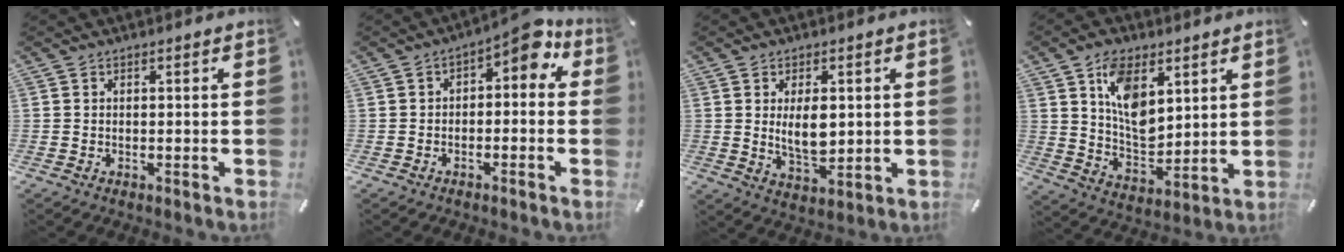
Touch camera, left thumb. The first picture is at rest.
{"total": 5.8, "force": [2.1, 3.2, 4.4], "torque": [-0.060, -0.015, 0.028]}
{"total": 7.8, "force": [1.2, 4.3, 6.3], "torque": [-0.106, -0.010, 0.013]}
{"total": 12.3, "force": [5.5, 7.8, 7.7], "torque": [-0.125, -0.009, 0.103]}